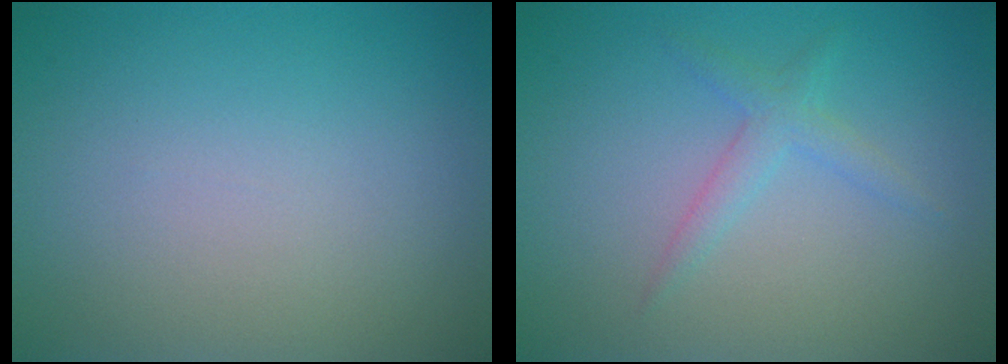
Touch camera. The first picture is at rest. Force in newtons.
{"total": 1.7, "press": 1.7, "slide": 0.1}